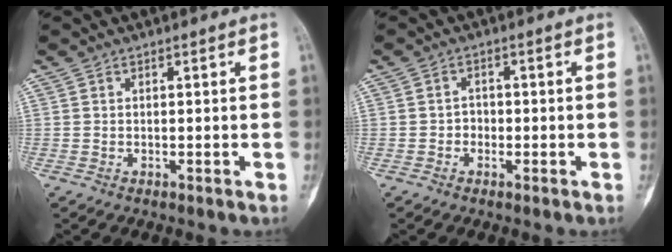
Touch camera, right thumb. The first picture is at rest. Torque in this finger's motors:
{"motor_torque": [-0.44, 0.21, 0.10, -0.27, -0.09]}